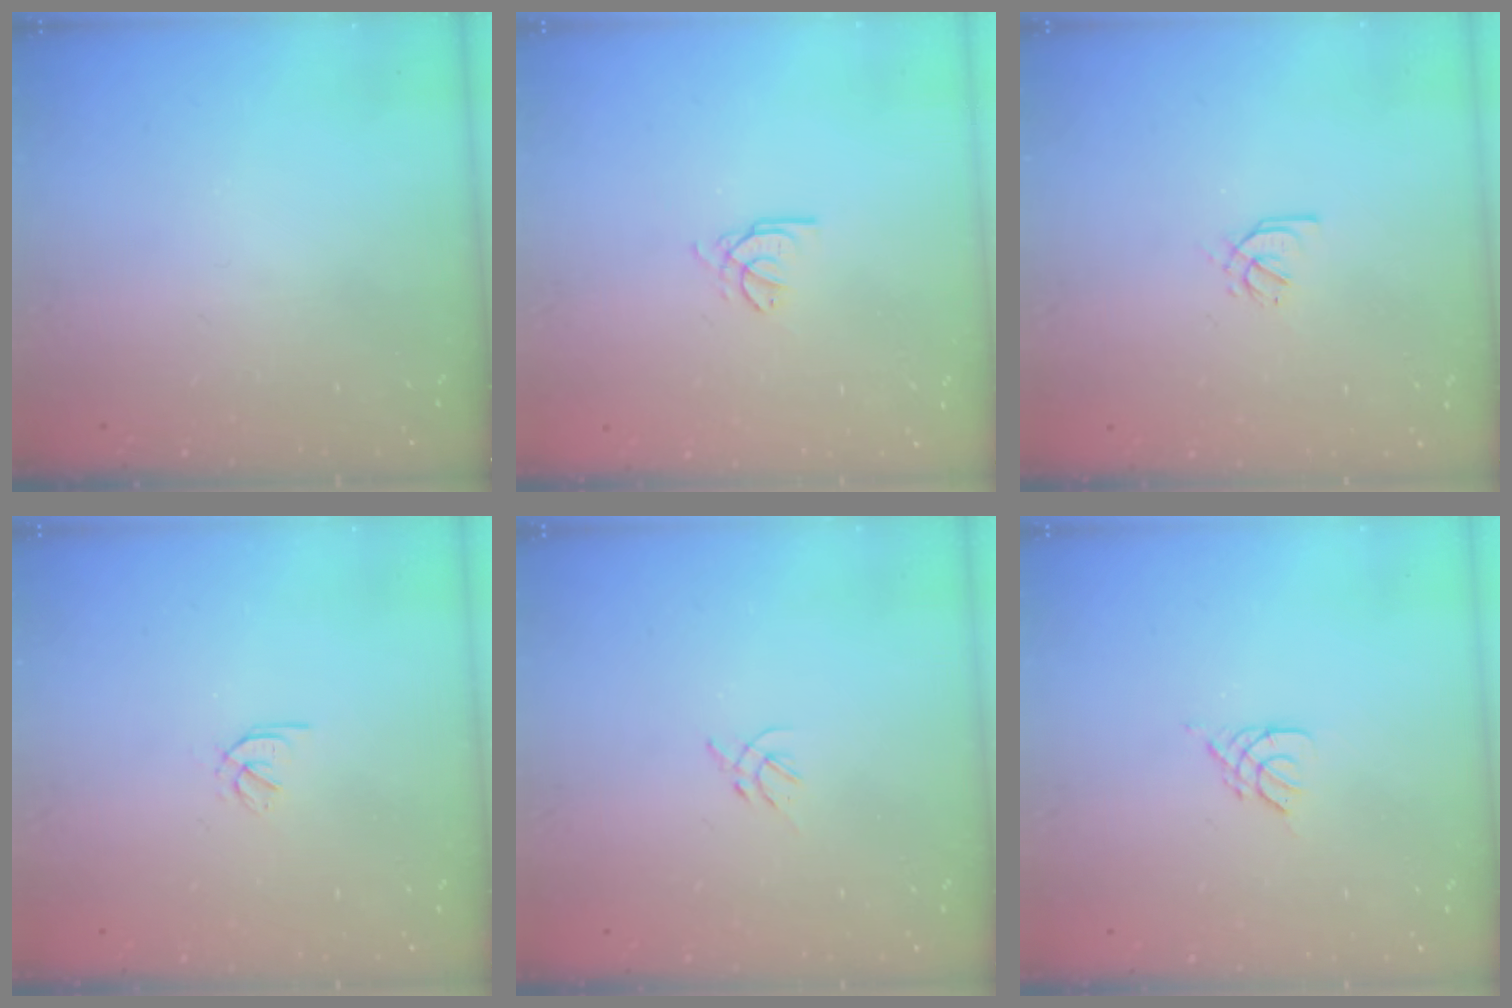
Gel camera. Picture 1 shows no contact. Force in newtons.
{"total": 2.6, "press": 2.6, "slide": 0.3}
{"total": 2.6, "press": 2.5, "slide": 0.7}
{"total": 1.7, "press": 1.6, "slide": 0.6}
{"total": 2.3, "press": 2.2, "slide": 0.6}
{"total": 2.7, "press": 2.7, "slide": 0.5}